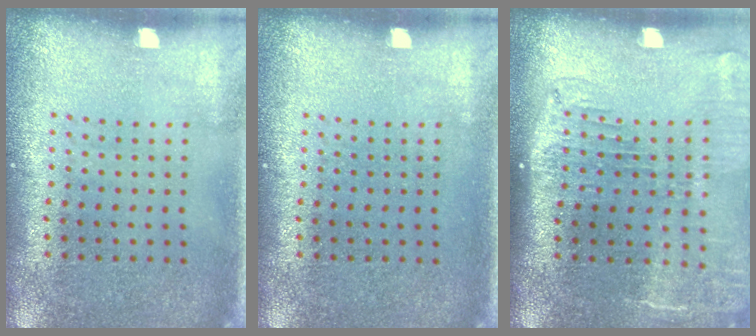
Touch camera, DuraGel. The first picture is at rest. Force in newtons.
{"total": 0.0}
{"total": 2.3, "press": 1.9, "slide": 1.4}